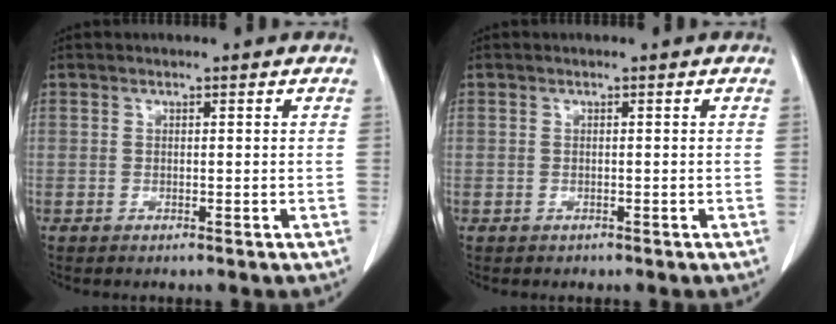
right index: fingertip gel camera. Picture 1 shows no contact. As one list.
[{"total": 0.6, "force": [-0.3, 0.5, -0.1], "torque": [-0.005, 0.004, -0.006]}]